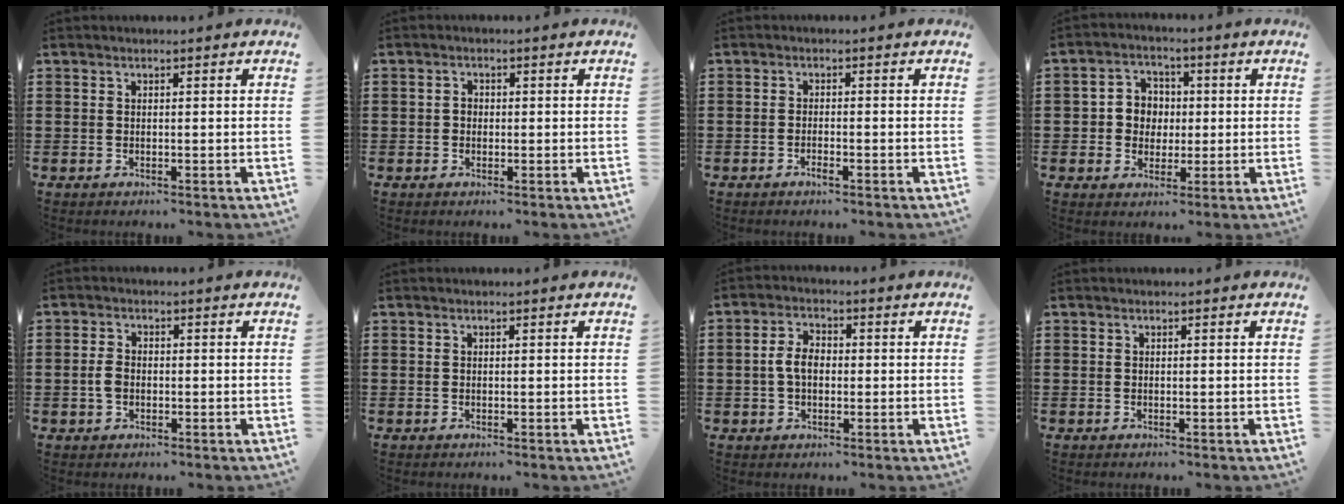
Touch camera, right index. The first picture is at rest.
{"total": 0.6, "force": [0.0, 0.4, 0.5], "torque": [-0.007, 0.004, 0.000]}
{"total": 1.2, "force": [-0.8, -0.5, 0.8], "torque": [-0.008, -0.006, -0.012]}
{"total": 4.3, "force": [0.1, 4.1, 1.0], "torque": [-0.035, 0.015, 0.001]}
{"total": 2.1, "force": [-0.3, 1.1, 1.8], "torque": [-0.045, -0.003, -0.009]}
{"total": 0.0}
{"total": 3.9, "force": [-0.2, 2.1, 3.2], "torque": [-0.073, 0.005, -0.008]}
{"total": 0.0}